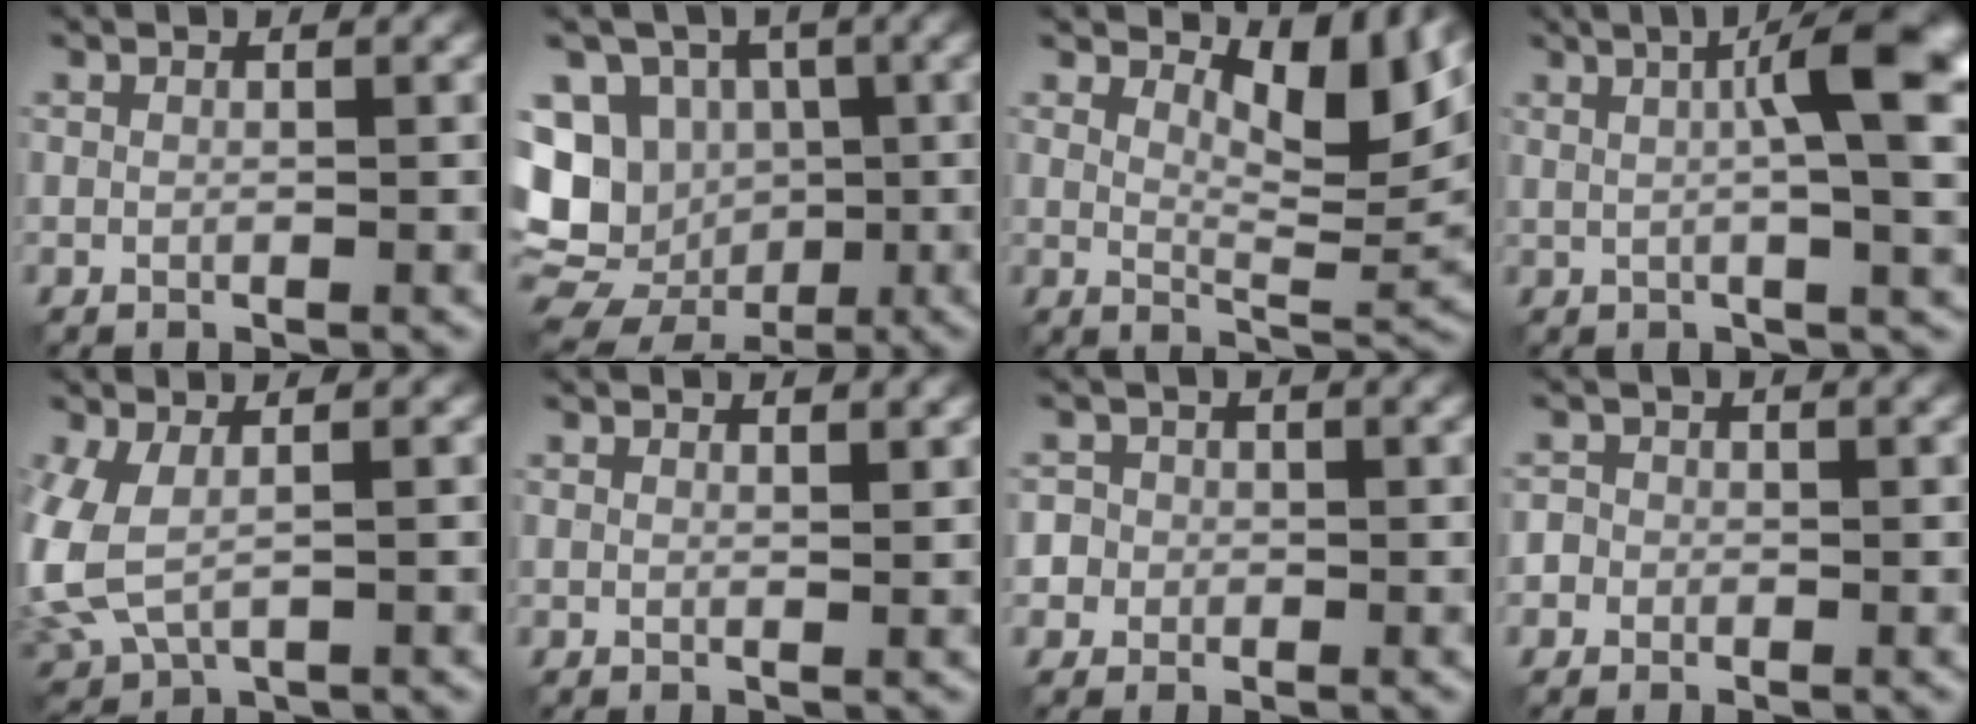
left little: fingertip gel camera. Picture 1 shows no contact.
{"total": 14.7, "force": [-2.4, 13.0, 6.5], "torque": [-0.150, 0.001, -0.058]}
{"total": 6.8, "force": [3.7, 2.4, 5.2], "torque": [-0.075, -0.003, 0.056]}
{"total": 8.5, "force": [1.8, 1.7, 8.1], "torque": [-0.102, 0.020, 0.025]}
{"total": 5.8, "force": [-0.2, 3.3, 4.8], "torque": [-0.131, -0.002, -0.006]}
{"total": 1.1, "force": [1.0, 0.1, 0.4], "torque": [-0.008, 0.000, 0.013]}
{"total": 2.6, "force": [-0.2, 2.6, 0.5], "torque": [0.013, 0.014, -0.016]}
{"total": 1.5, "force": [-0.4, 1.4, 0.3], "torque": [0.001, 0.010, -0.015]}